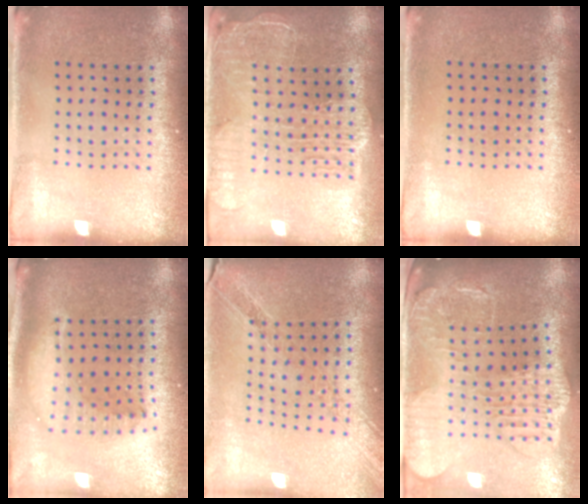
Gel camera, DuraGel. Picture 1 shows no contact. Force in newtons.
{"total": 2.3, "press": 2.0, "slide": 1.1}
{"total": 0.0}
{"total": 1.8, "press": 1.5, "slide": 0.9}
{"total": 1.0, "press": 1.0, "slide": 0.2}
{"total": 2.9, "press": 2.4, "slide": 1.5}